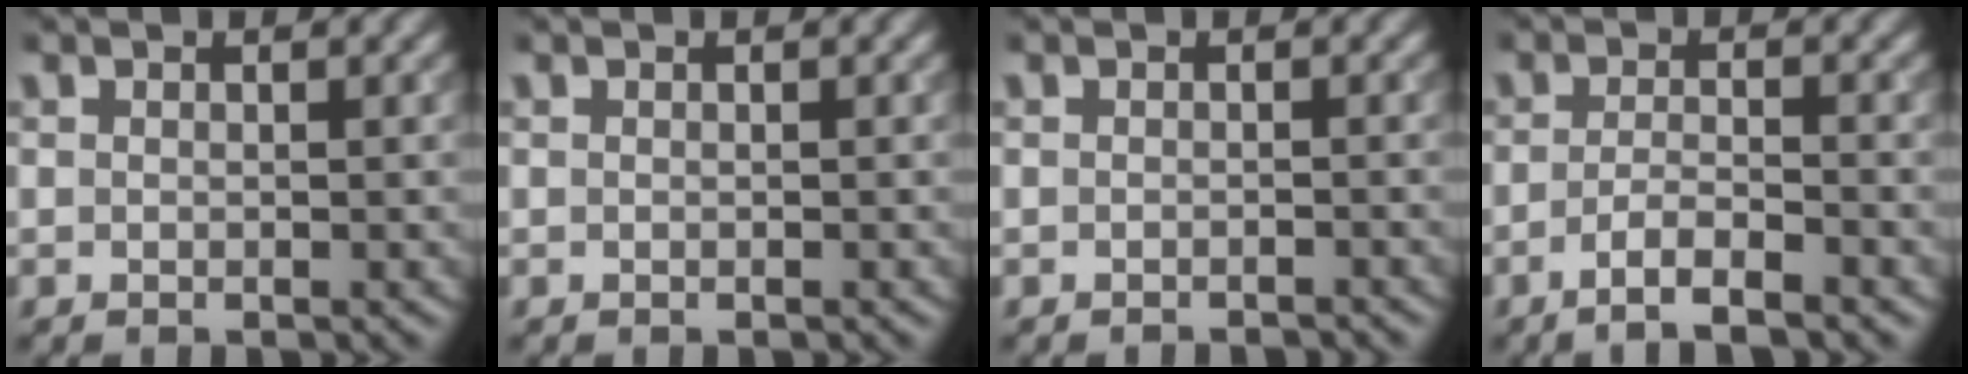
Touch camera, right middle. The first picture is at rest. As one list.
[{"total": 0.0}, {"total": 1.3, "force": [-1.2, 0.1, 0.3], "torque": [0.005, 0.000, -0.016]}, {"total": 3.1, "force": [-1.9, 0.7, 2.4], "torque": [-0.042, 0.000, -0.043]}]